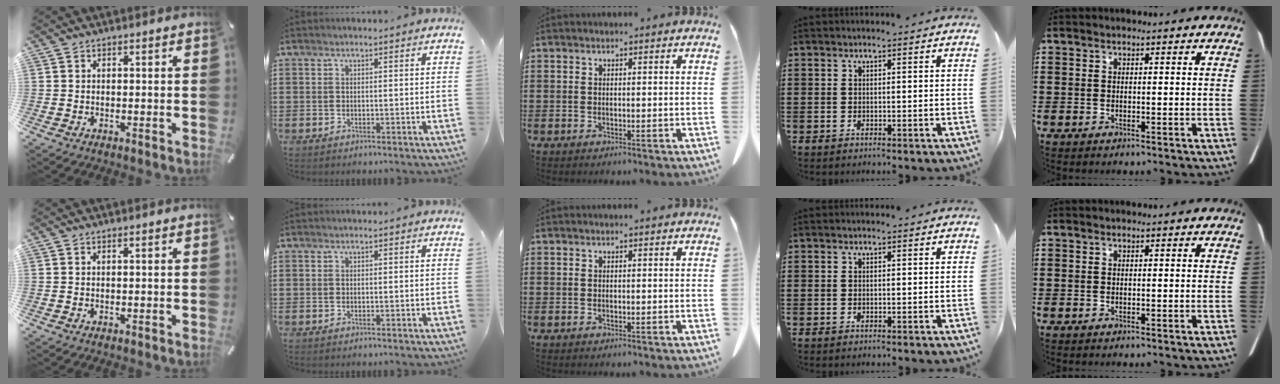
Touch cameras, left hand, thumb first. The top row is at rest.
{}